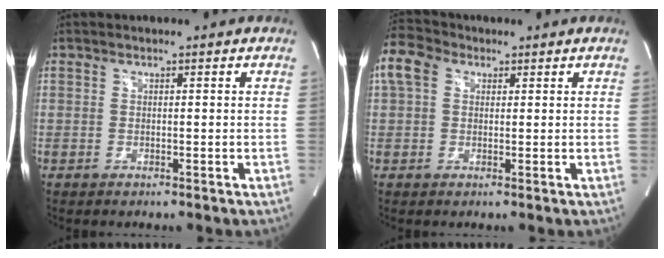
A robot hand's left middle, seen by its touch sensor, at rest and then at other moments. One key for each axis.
{"total": 10.6, "fx": 4.3, "fy": 7.9, "fz": 5.6, "tx": -0.149, "ty": 0.050, "tz": 0.079}